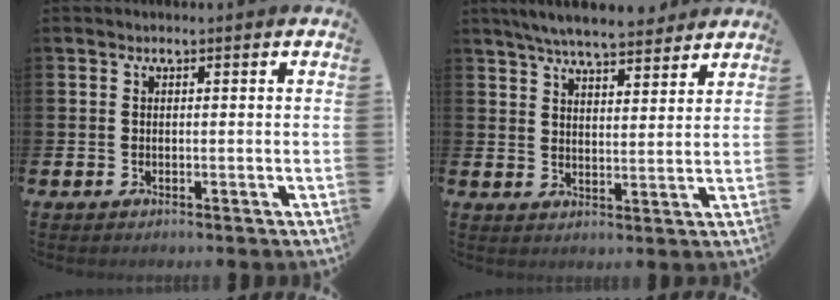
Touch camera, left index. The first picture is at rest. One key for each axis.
{"total": 6.4, "fx": 6.1, "fy": 0.9, "fz": 1.7, "tx": -0.042, "ty": -0.027, "tz": 0.108}